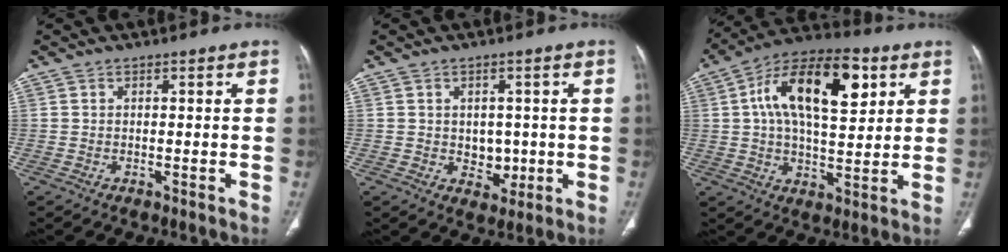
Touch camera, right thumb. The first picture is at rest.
{"total": 4.6, "force": [-0.2, 3.7, 2.8], "torque": [-0.012, -0.003, 0.007]}
{"total": 19.9, "force": [6.1, 9.6, 16.3], "torque": [-0.245, 0.005, 0.091]}